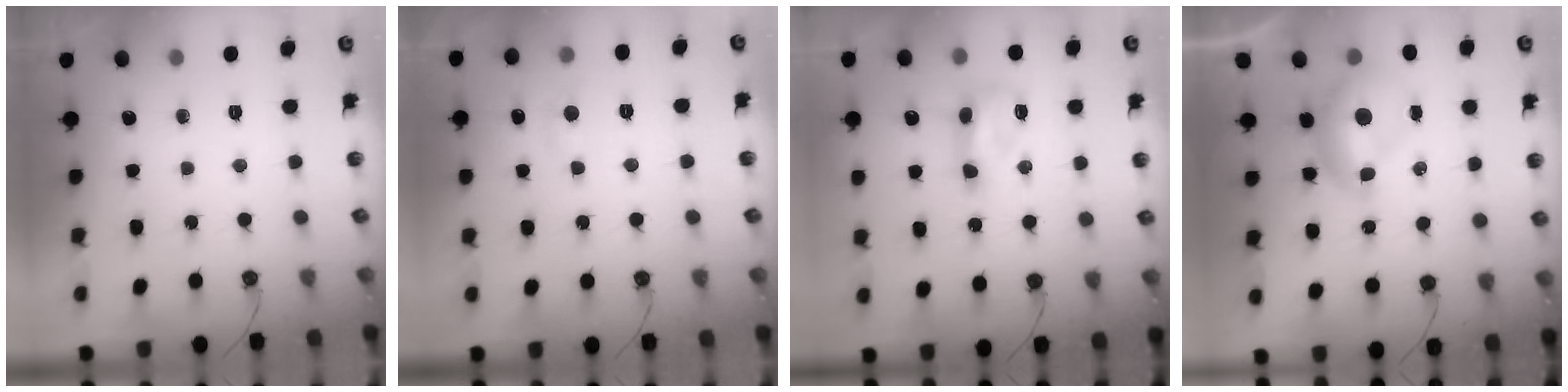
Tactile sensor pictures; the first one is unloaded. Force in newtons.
{"total": 1.5, "press": 1.2, "slide": 0.9}
{"total": 3.9, "press": 3.8, "slide": 0.8}
{"total": 0.8, "press": 0.3, "slide": 0.7}